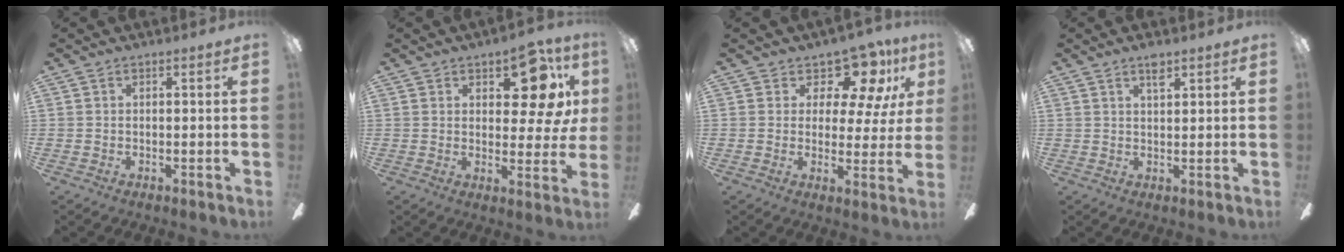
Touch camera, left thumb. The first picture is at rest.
{"total": 13.2, "force": [5.9, 6.3, 9.9], "torque": [-0.124, -0.017, 0.099]}
{"total": 11.5, "force": [8.3, 5.6, 5.8], "torque": [-0.093, -0.055, 0.150]}
{"total": 3.5, "force": [2.5, 1.0, 2.3], "torque": [-0.037, -0.003, 0.040]}